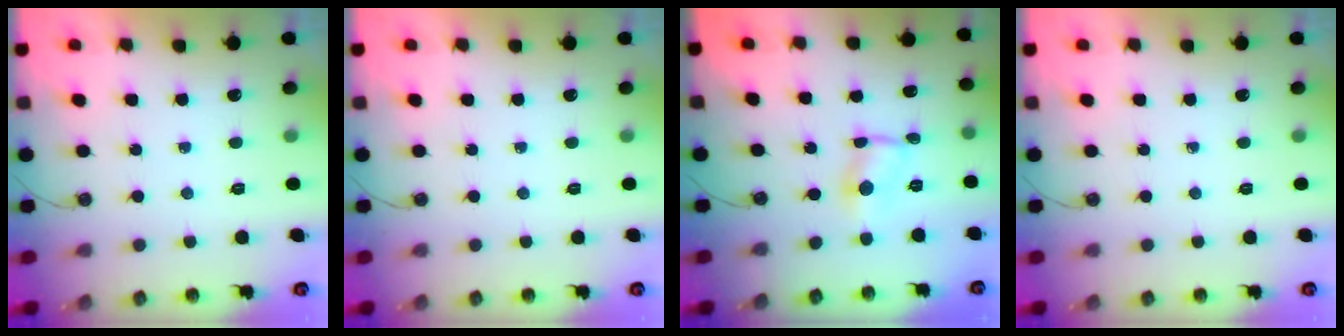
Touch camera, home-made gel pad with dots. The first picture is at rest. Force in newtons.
{"total": 0.0}
{"total": 2.2, "press": 2.1, "slide": 0.3}
{"total": 0.0}